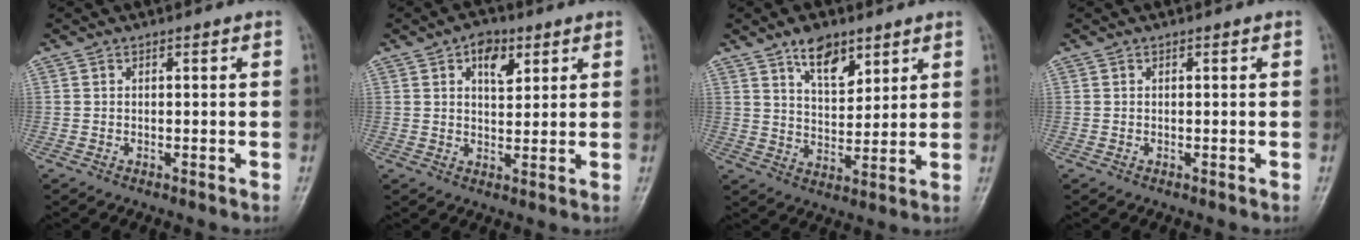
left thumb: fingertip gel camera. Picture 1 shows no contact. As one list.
[{"total": 5.8, "force": [2.8, 3.4, 3.8], "torque": [-0.035, -0.010, 0.039]}, {"total": 8.2, "force": [5.2, 4.2, 4.7], "torque": [-0.050, -0.036, 0.091]}, {"total": 0.0}]